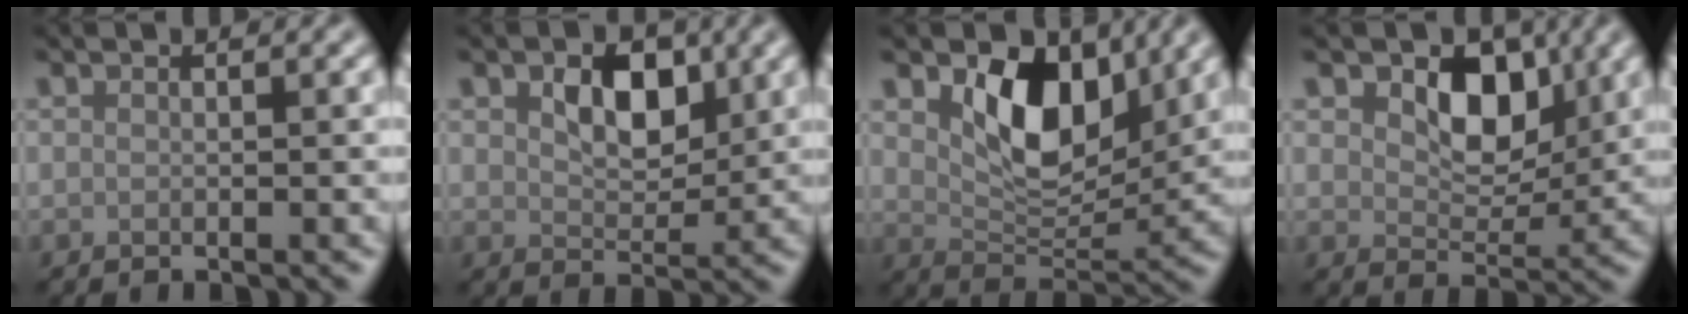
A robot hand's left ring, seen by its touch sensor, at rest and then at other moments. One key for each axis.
{"total": 4.3, "fx": 1.4, "fy": 2.7, "fz": 3.1, "tx": -0.053, "ty": -0.001, "tz": 0.019}
{"total": 7.6, "fx": 2.8, "fy": 4.5, "fz": 5.4, "tx": -0.090, "ty": -0.012, "tz": 0.048}
{"total": 5.3, "fx": 2.0, "fy": 3.4, "fz": 3.5, "tx": -0.055, "ty": -0.008, "tz": 0.023}